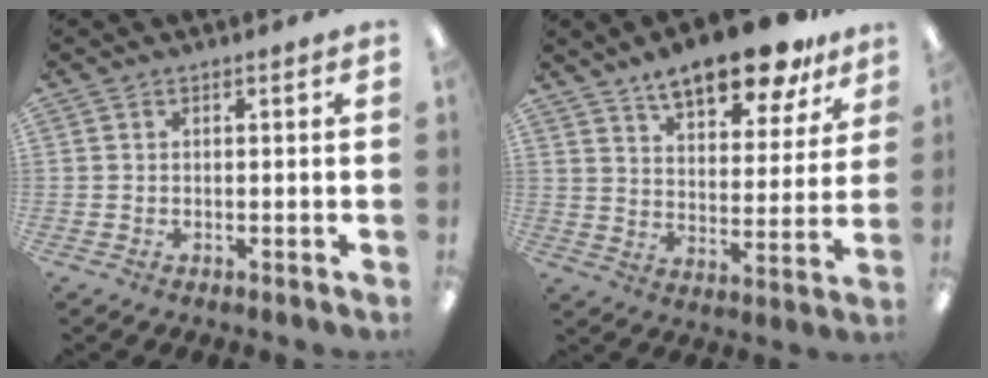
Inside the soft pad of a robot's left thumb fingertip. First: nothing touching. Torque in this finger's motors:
{"motor_torque": [0.32, 0.30, 1.49, -1.28, 0.06]}